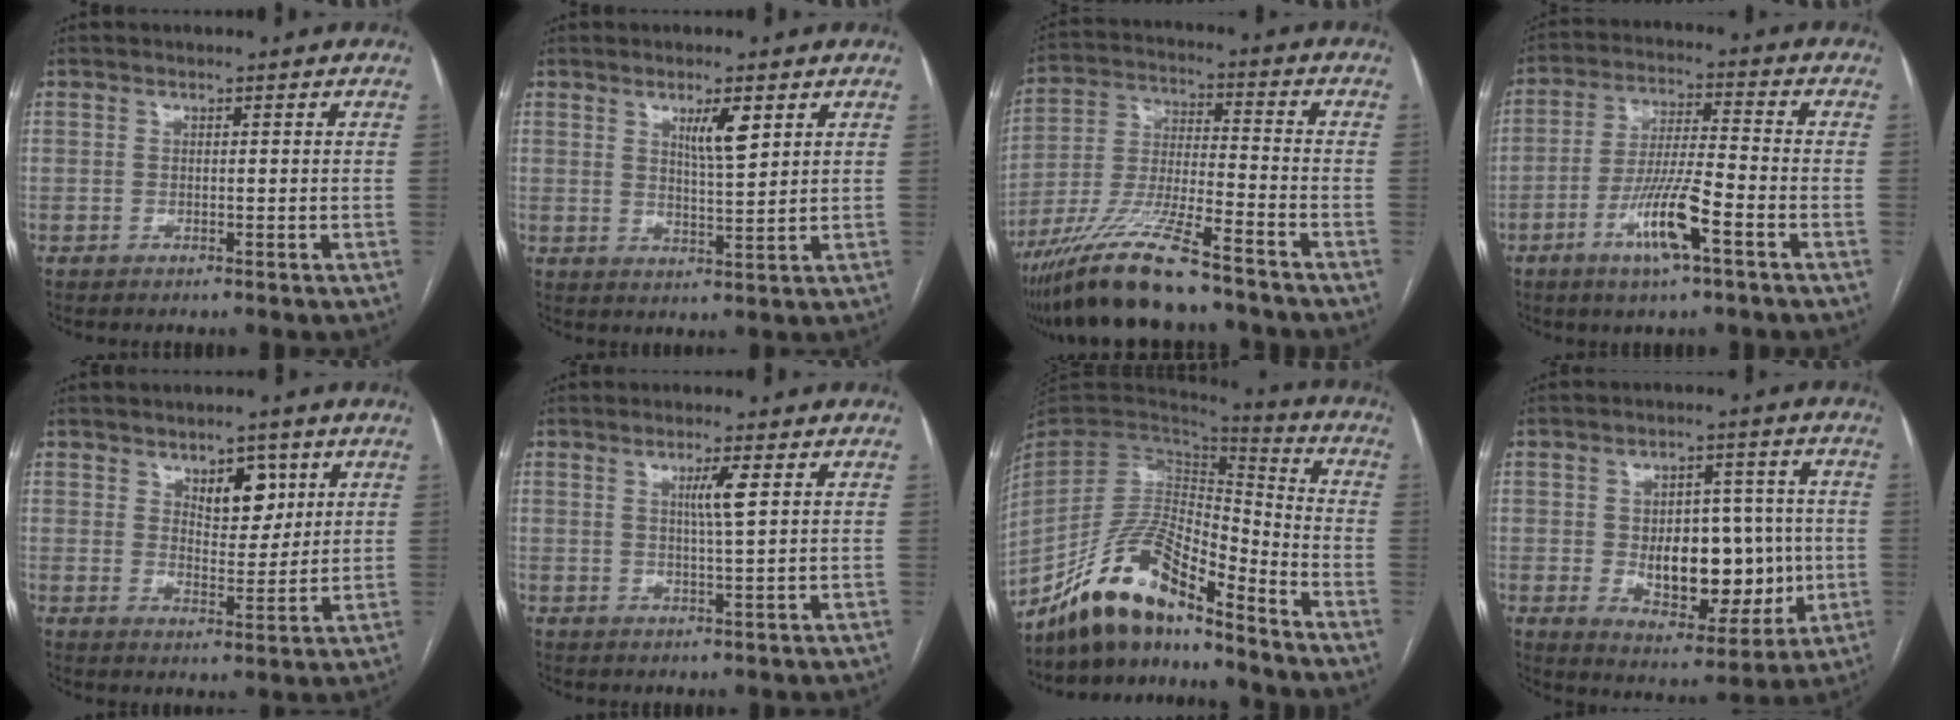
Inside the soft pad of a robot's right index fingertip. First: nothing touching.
{"total": 4.8, "force": [2.4, 0.6, 4.1], "torque": [-0.072, -0.004, 0.044]}
{"total": 15.0, "force": [-11.6, 1.3, 9.4], "torque": [-0.194, -0.025, -0.212]}
{"total": 10.1, "force": [-4.7, 0.9, 8.8], "torque": [-0.170, -0.006, -0.087]}
{"total": 6.5, "force": [3.2, 3.3, 4.6], "torque": [-0.066, 0.001, 0.053]}
{"total": 3.6, "force": [1.2, -0.3, 3.4], "torque": [-0.061, -0.004, 0.020]}
{"total": 14.8, "force": [-12.2, 3.5, 7.7], "torque": [-0.143, 0.023, -0.226]}
{"total": 13.9, "force": [-0.9, 7.8, 11.5], "torque": [-0.164, 0.012, 0.003]}